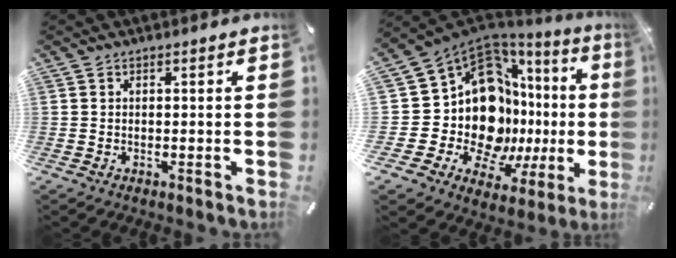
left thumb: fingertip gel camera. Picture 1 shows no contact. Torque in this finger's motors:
{"motor_torque": [1.06, 2.63, 1.01, 0.74, 0.13]}